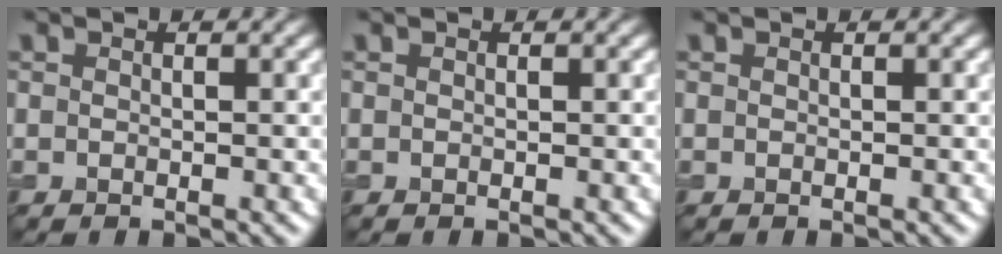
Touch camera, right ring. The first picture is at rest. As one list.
[{"total": 0.0}, {"total": 0.0}]